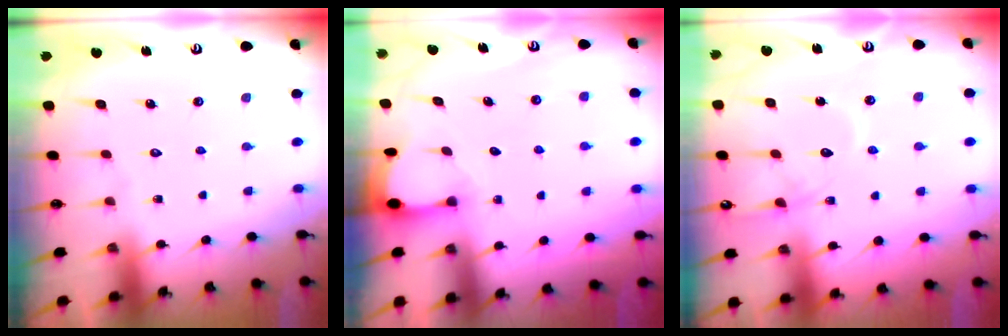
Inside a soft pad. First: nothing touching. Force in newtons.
{"total": 2.7, "press": 2.7, "slide": 0.3}
{"total": 12.8, "press": 12.8, "slide": 1.2}